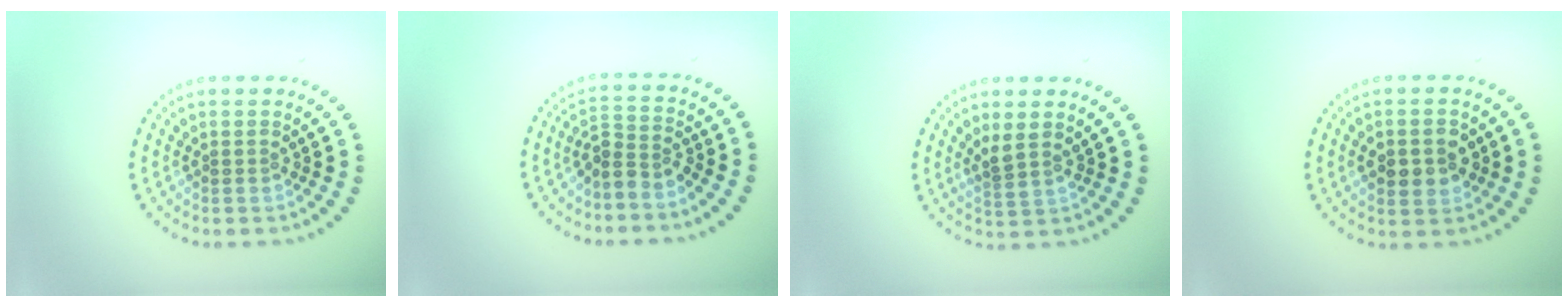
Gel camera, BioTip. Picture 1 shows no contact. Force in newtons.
{"total": 2.5, "press": 1.9, "slide": 1.6}
{"total": 1.9, "press": 1.5, "slide": 1.3}
{"total": 3.6, "press": 3.6, "slide": 0.2}